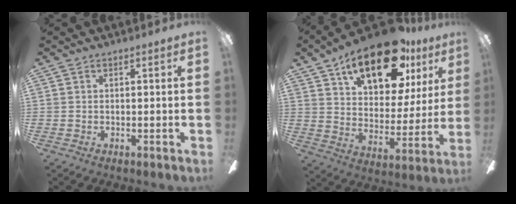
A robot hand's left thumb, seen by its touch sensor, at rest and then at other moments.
{"total": 22.0, "force": [14.3, 10.1, 13.2], "torque": [-0.202, -0.074, 0.243]}